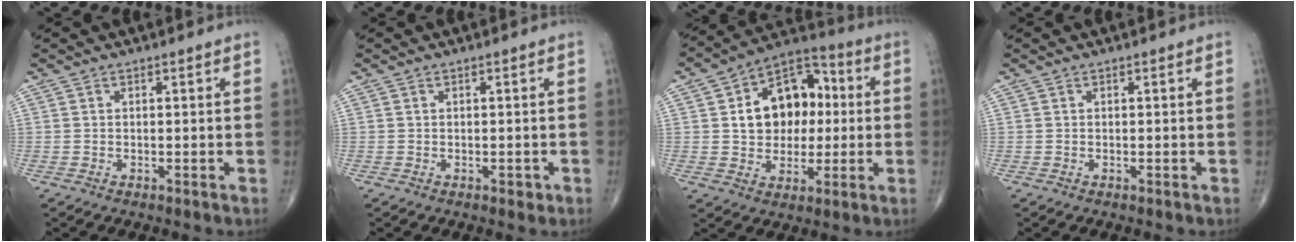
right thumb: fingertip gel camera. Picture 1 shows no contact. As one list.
[{"total": 1.0, "force": [-0.4, 0.6, 0.7], "torque": [-0.003, -0.001, -0.006]}, {"total": 15.6, "force": [1.9, 11.2, 10.7], "torque": [-0.116, 0.025, 0.025]}, {"total": 0.0}]